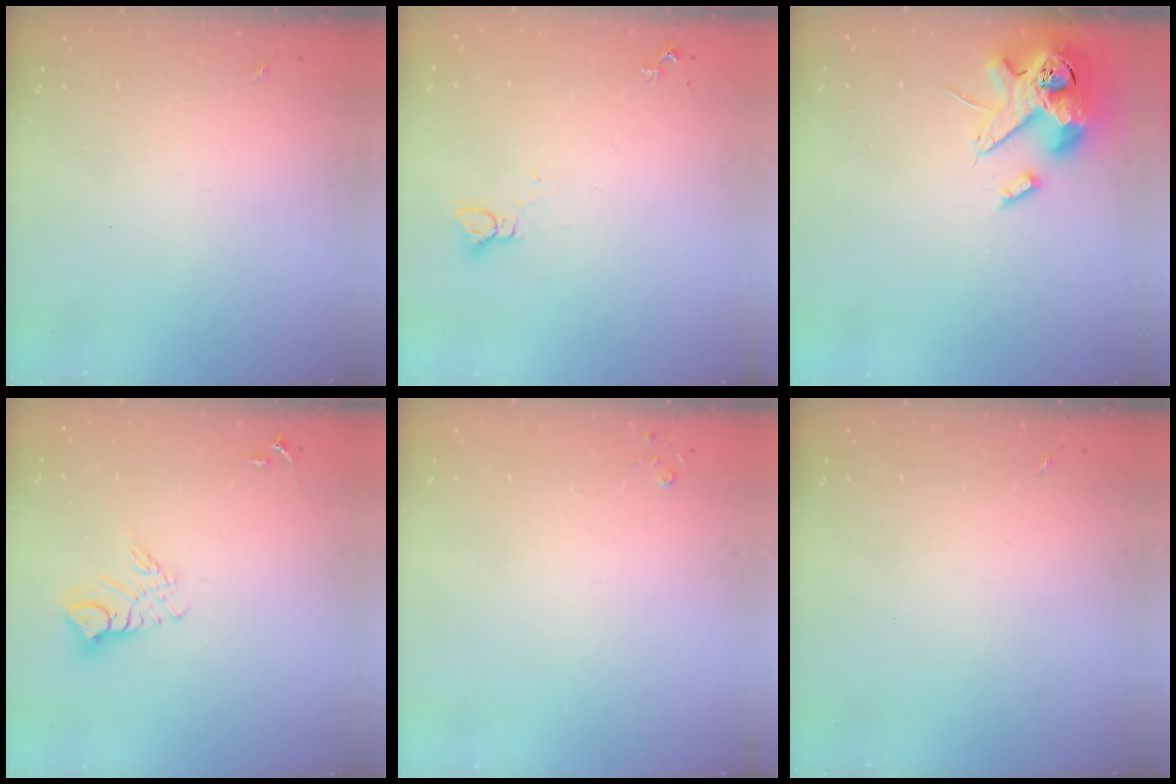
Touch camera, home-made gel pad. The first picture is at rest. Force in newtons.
{"total": 2.2, "press": 2.2, "slide": 0.1}
{"total": 15.3, "press": 15.1, "slide": 2.6}
{"total": 9.3, "press": 9.3, "slide": 0.9}
{"total": 2.8, "press": 2.8, "slide": 0.3}
{"total": 0.0}